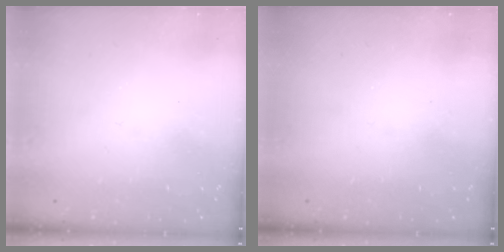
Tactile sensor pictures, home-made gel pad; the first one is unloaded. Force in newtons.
{"total": 0.0}